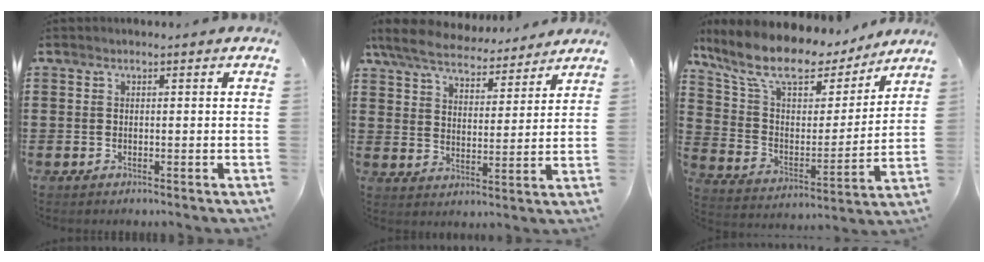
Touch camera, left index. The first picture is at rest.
{"total": 6.8, "force": [6.4, 1.5, 2.0], "torque": [-0.071, -0.033, 0.112]}
{"total": 11.5, "force": [9.2, 3.8, 5.6], "torque": [-0.146, -0.057, 0.159]}